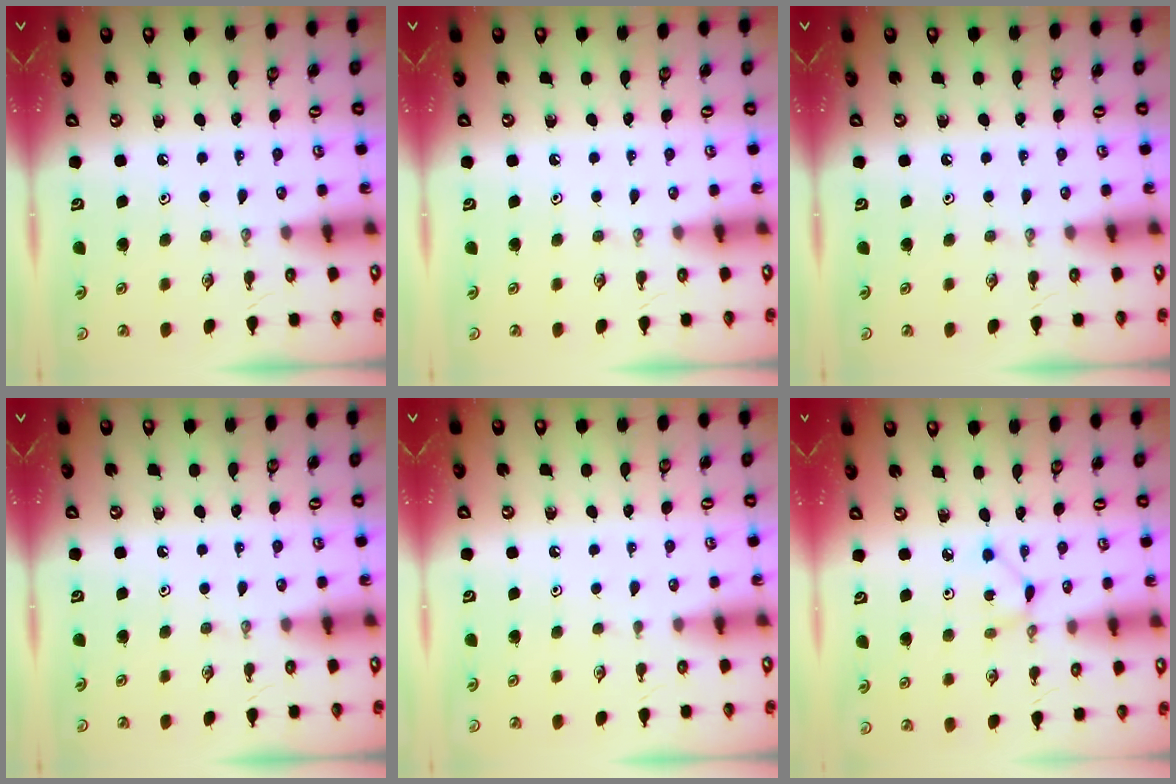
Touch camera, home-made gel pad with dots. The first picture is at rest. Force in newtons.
{"total": 0.0}
{"total": 0.0}
{"total": 0.0}
{"total": 0.6, "press": 0.6, "slide": 0.1}
{"total": 1.6, "press": 1.5, "slide": 0.1}